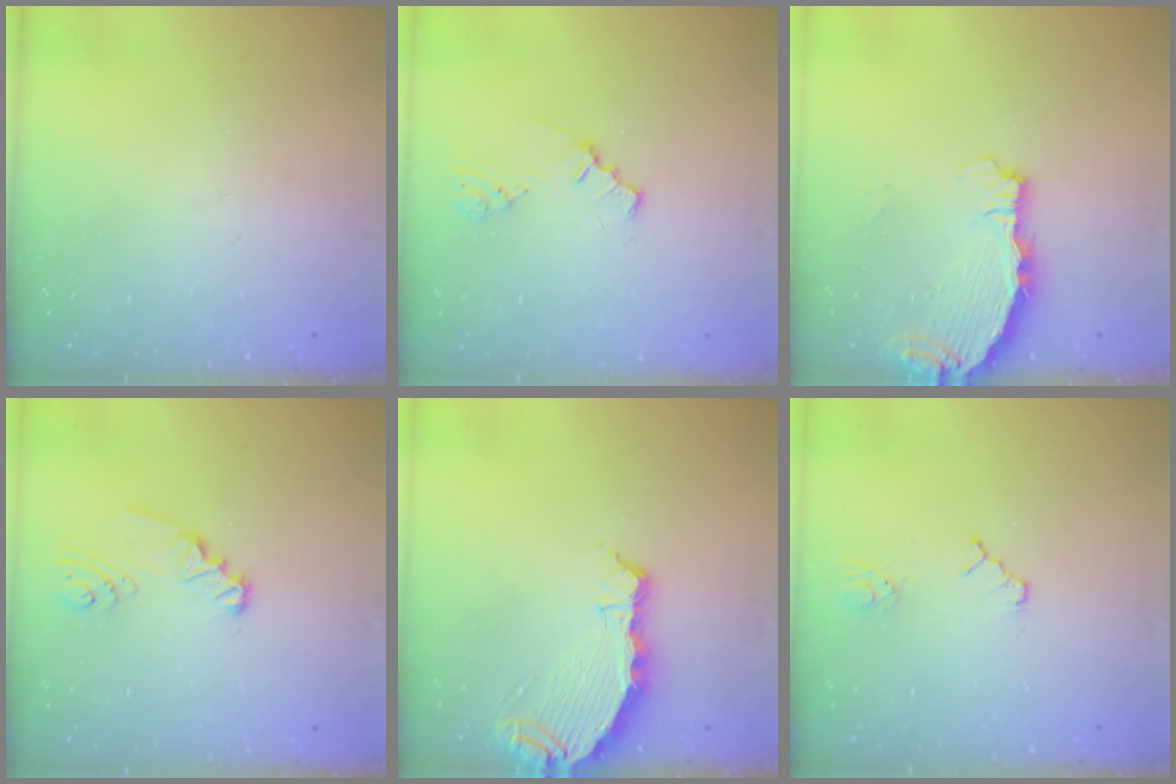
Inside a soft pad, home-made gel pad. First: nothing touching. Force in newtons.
{"total": 0.9, "press": 0.8, "slide": 0.2}
{"total": 3.7, "press": 3.7, "slide": 0.3}
{"total": 2.4, "press": 2.4, "slide": 0.3}
{"total": 7.3, "press": 6.2, "slide": 3.9}
{"total": 2.5, "press": 2.5, "slide": 0.3}